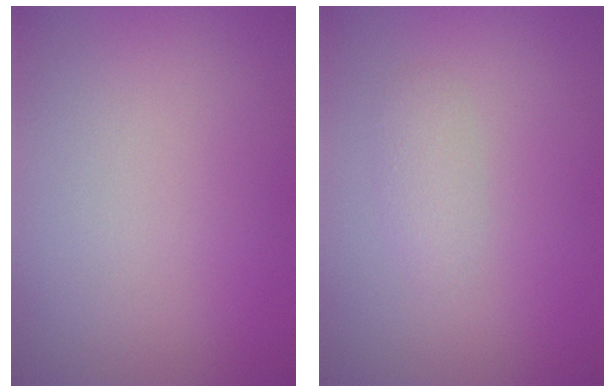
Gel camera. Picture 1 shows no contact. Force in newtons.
{"total": 1.4, "press": 1.4, "slide": 0.1}